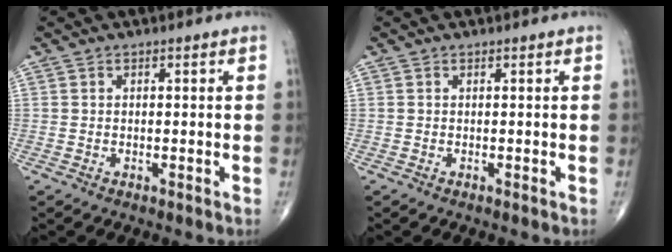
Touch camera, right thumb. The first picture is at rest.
{"total": 0.0}